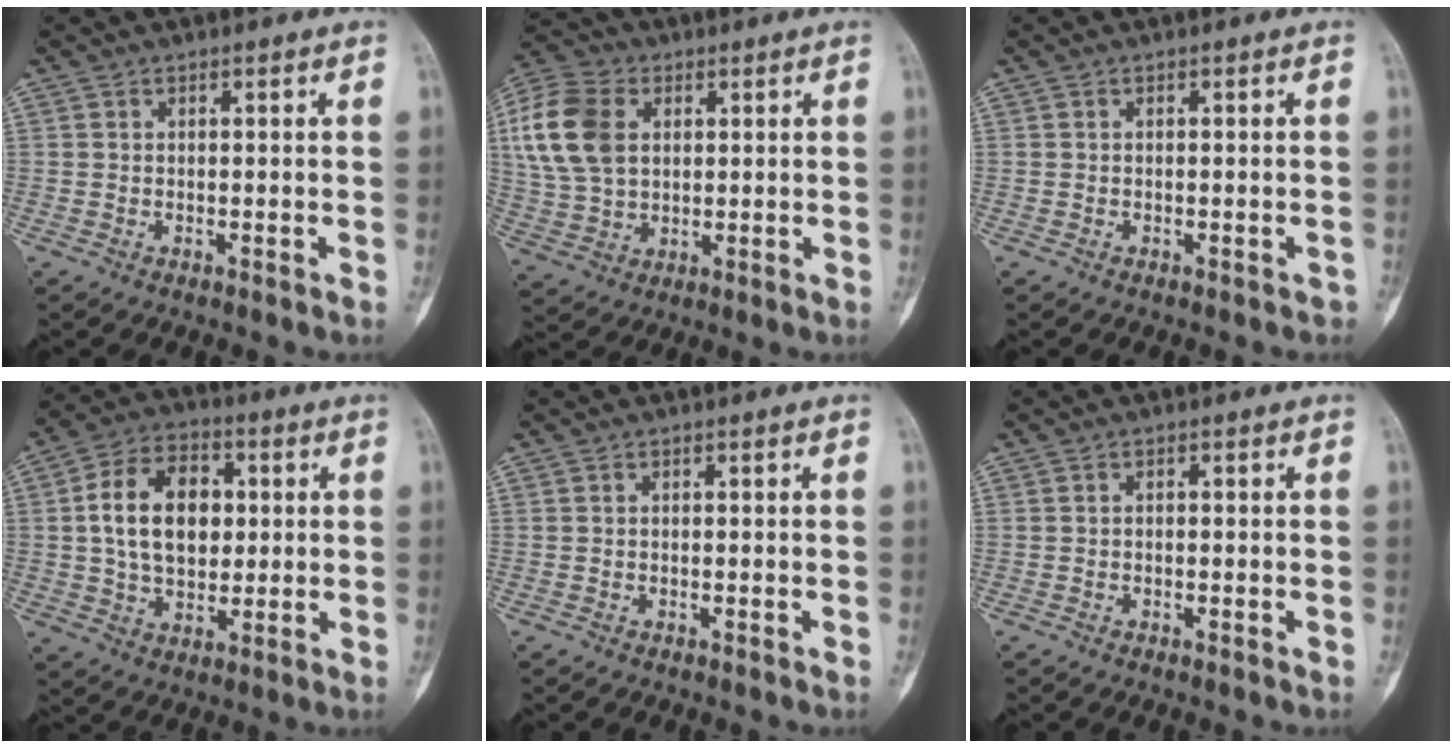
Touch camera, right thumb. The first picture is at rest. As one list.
[{"total": 14.6, "force": [3.4, 10.2, 9.9], "torque": [-0.193, 0.006, 0.063]}, {"total": 1.0, "force": [-0.7, 0.4, 0.4], "torque": [-0.009, 0.002, -0.007]}, {"total": 14.6, "force": [1.9, 9.9, 10.6], "torque": [-0.151, 0.010, 0.029]}, {"total": 0.0}, {"total": 0.5, "force": [-0.1, 0.3, 0.4], "torque": [-0.004, 0.001, -0.007]}]